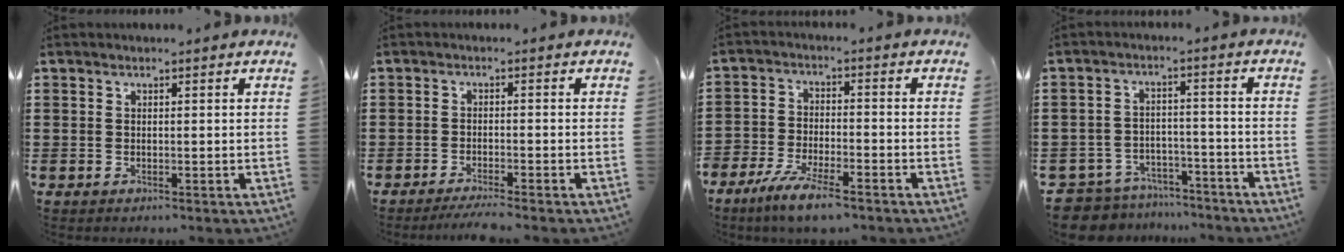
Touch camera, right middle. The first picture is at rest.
{"total": 2.0, "force": [-1.8, -0.3, 1.0], "torque": [-0.016, -0.001, -0.034]}
{"total": 5.9, "force": [-4.8, 1.1, 3.2], "torque": [-0.078, -0.007, -0.096]}
{"total": 5.8, "force": [-5.7, 1.1, 0.3], "torque": [-0.028, 0.007, -0.123]}